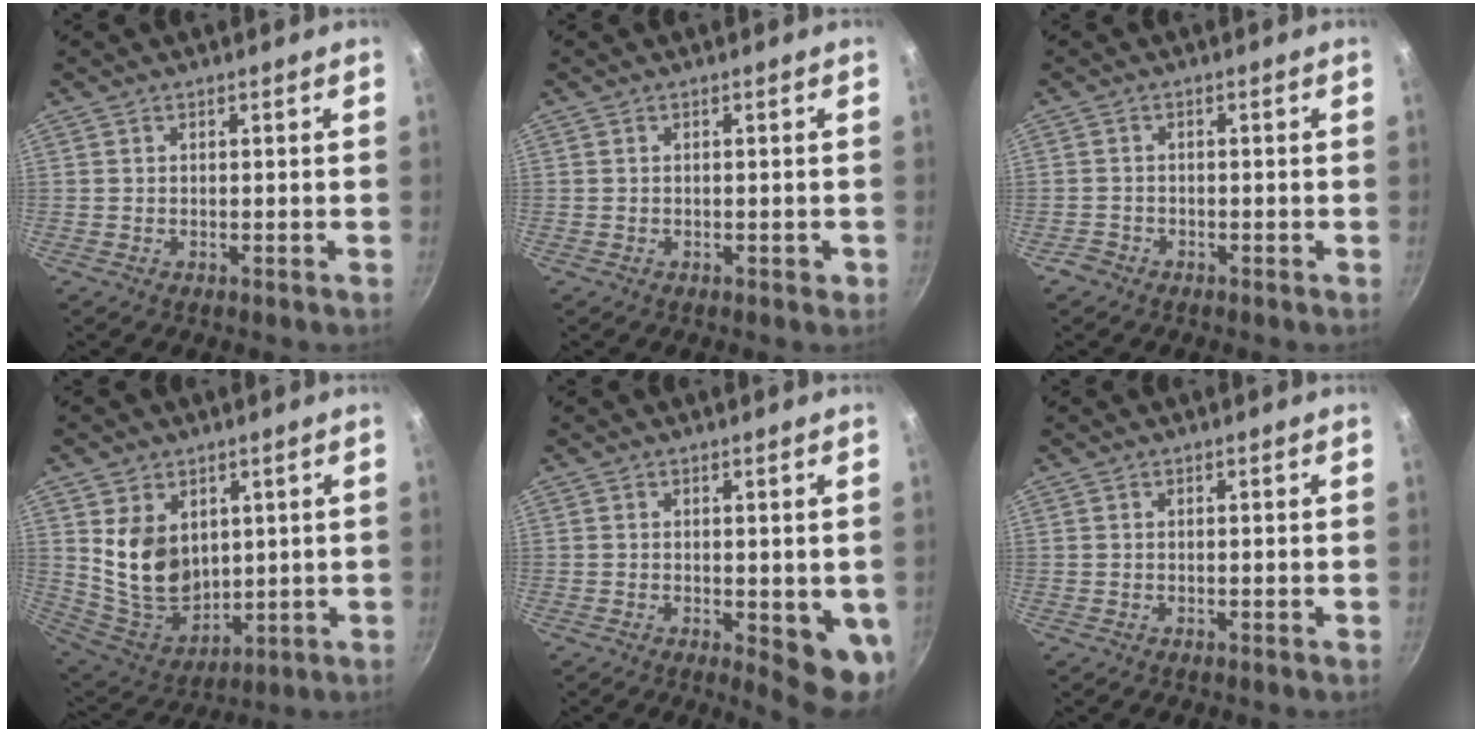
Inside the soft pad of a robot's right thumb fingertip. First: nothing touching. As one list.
[{"total": 1.0, "force": [-0.3, 0.6, 0.7], "torque": [-0.007, 0.004, -0.003]}, {"total": 1.7, "force": [-1.3, 1.2, 0.2], "torque": [-0.007, 0.016, -0.022]}, {"total": 12.8, "force": [3.3, 9.4, 8.0], "torque": [-0.114, -0.036, 0.084]}, {"total": 7.5, "force": [-0.7, 2.6, 7.0], "torque": [-0.071, -0.015, -0.004]}, {"total": 0.0}]